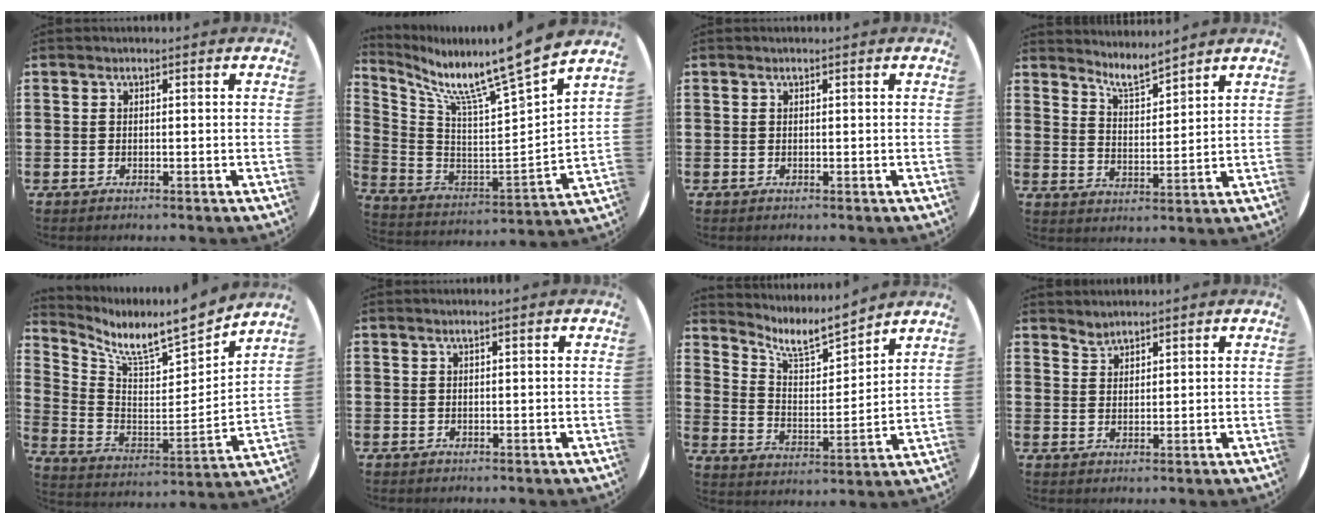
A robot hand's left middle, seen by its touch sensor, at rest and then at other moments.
{"total": 11.4, "force": [9.8, 0.2, 6.0], "torque": [-0.158, -0.090, 0.157]}
{"total": 0.0}
{"total": 5.3, "force": [5.1, 0.4, 1.4], "torque": [-0.041, -0.025, 0.090]}
{"total": 8.3, "force": [7.3, 0.7, 3.9], "torque": [-0.094, -0.073, 0.114]}
{"total": 0.6, "force": [0.3, -0.2, 0.5], "torque": [-0.005, -0.001, 0.005]}
{"total": 7.6, "force": [6.5, 1.9, 3.6], "torque": [-0.086, -0.036, 0.110]}
{"total": 2.0, "force": [1.9, 0.3, -0.5], "torque": [0.006, -0.002, 0.038]}